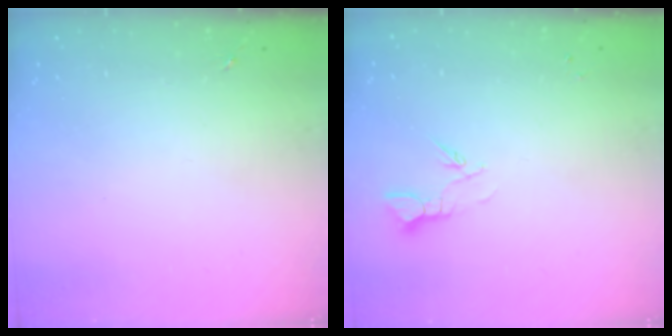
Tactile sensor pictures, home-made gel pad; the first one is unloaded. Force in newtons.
{"total": 3.2, "press": 3.1, "slide": 0.3}